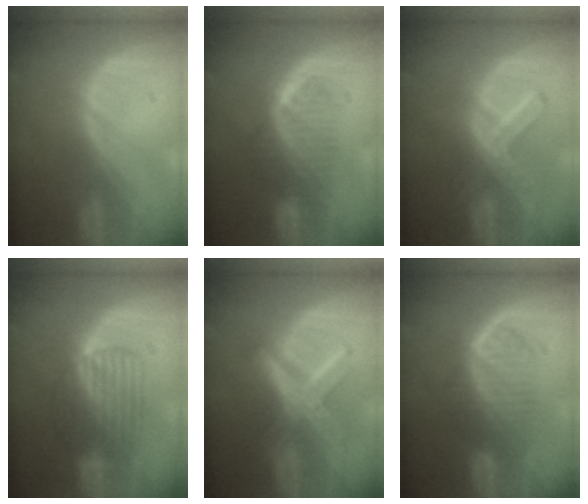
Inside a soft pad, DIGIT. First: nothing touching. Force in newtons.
{"total": 6.3, "press": 5.7, "slide": 2.8}
{"total": 7.4, "press": 6.2, "slide": 4.0}
{"total": 6.3, "press": 6.2, "slide": 1.1}
{"total": 7.7, "press": 7.7, "slide": 0.7}
{"total": 6.5, "press": 6.3, "slide": 1.6}